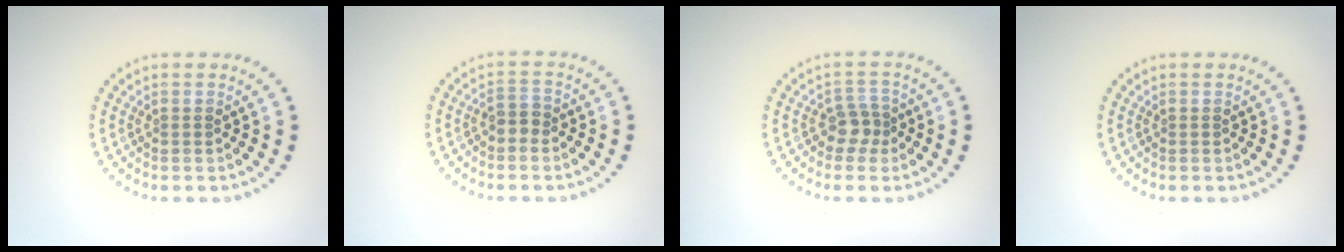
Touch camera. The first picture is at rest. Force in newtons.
{"total": 1.4, "press": 1.2, "slide": 0.7}
{"total": 2.0, "press": 1.7, "slide": 1.1}
{"total": 0.0}